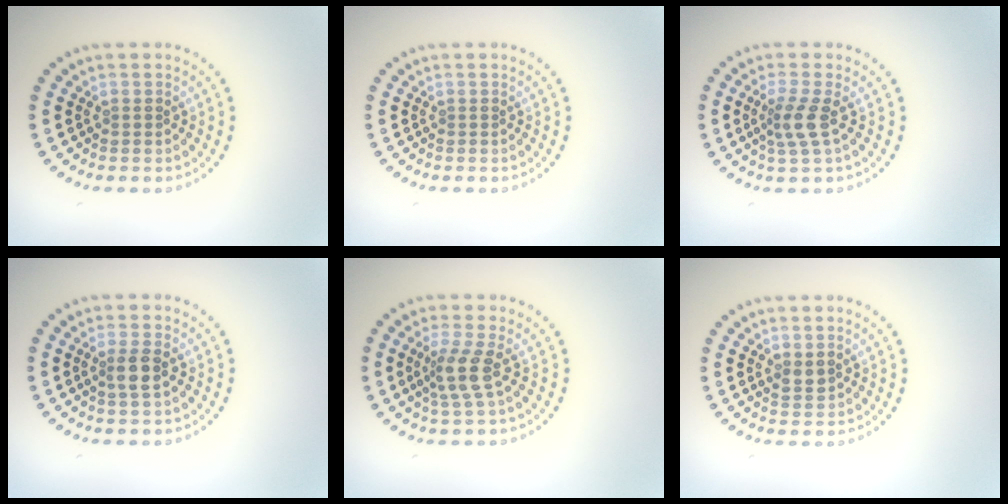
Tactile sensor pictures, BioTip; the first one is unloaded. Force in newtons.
{"total": 0.0}
{"total": 2.4, "press": 1.9, "slide": 1.6}
{"total": 2.0, "press": 1.8, "slide": 0.9}
{"total": 3.0, "press": 2.3, "slide": 1.9}
{"total": 1.3, "press": 1.3, "slide": 0.2}